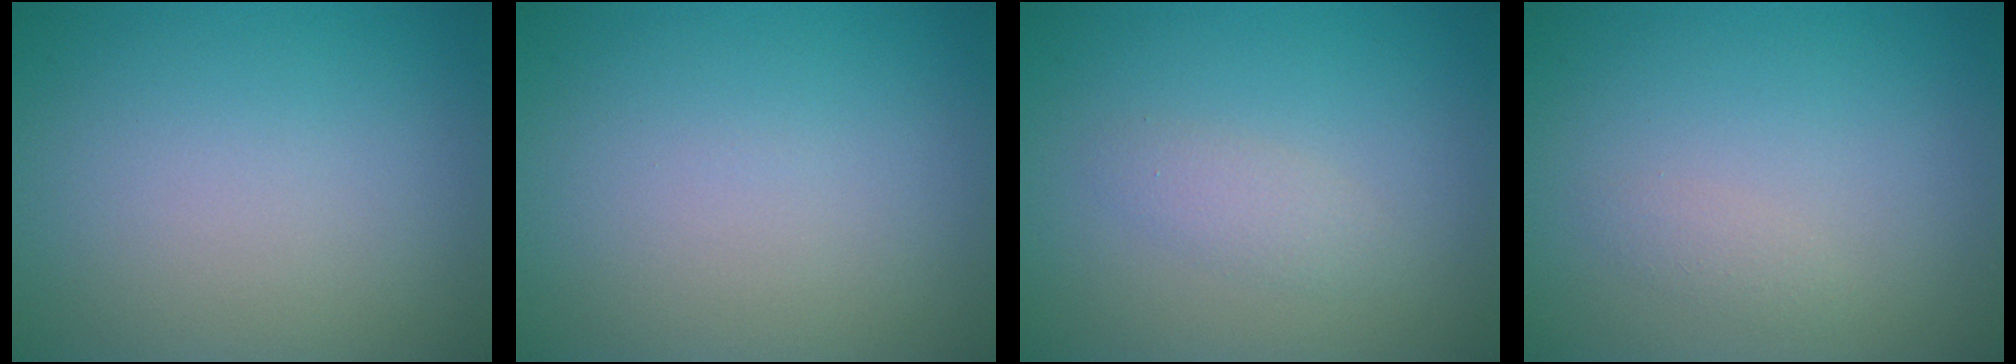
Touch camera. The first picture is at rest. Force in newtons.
{"total": 0.0}
{"total": 1.4, "press": 1.4, "slide": 0.1}
{"total": 0.8, "press": 0.8, "slide": 0.0}